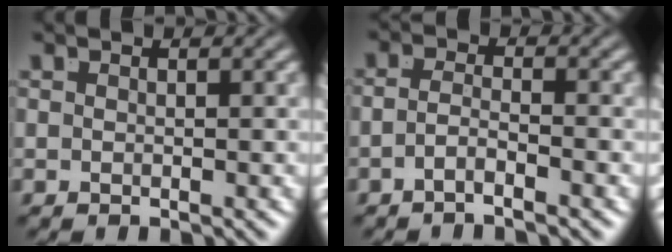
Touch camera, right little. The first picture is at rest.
{"total": 2.2, "force": [-1.9, -0.2, 1.2], "torque": [-0.023, -0.013, -0.030]}